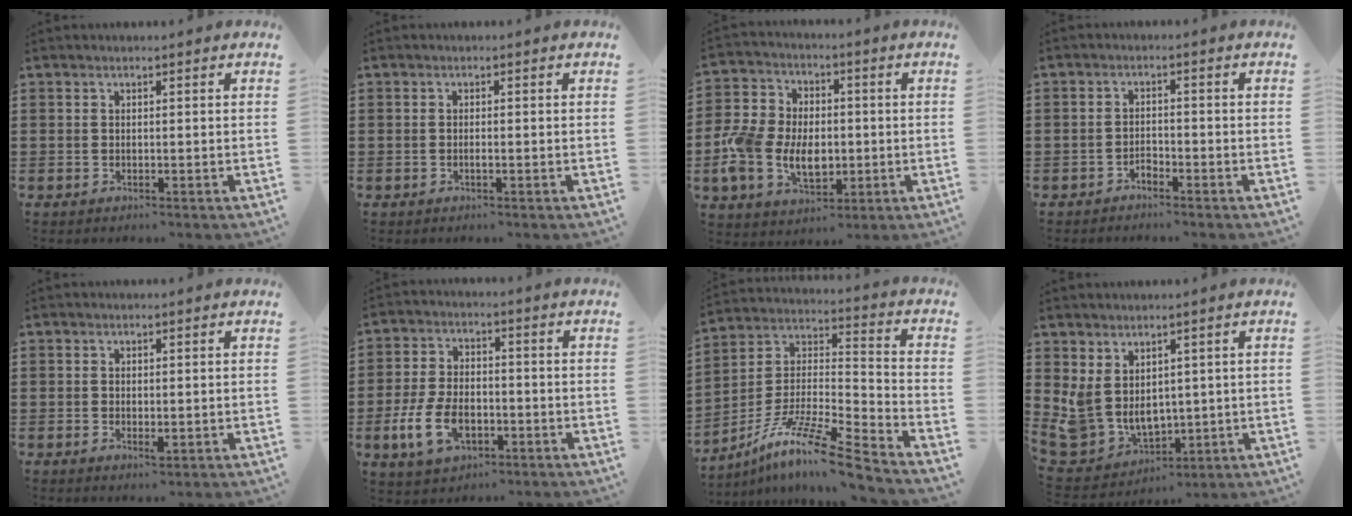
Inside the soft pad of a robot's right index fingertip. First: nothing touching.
{"total": 0.8, "force": [-0.3, 0.2, 0.7], "torque": [-0.014, -0.004, -0.004]}
{"total": 9.4, "force": [-1.9, 7.1, 5.9], "torque": [-0.146, 0.015, -0.036]}
{"total": 1.7, "force": [-1.5, 0.6, 0.2], "torque": [-0.010, 0.003, -0.033]}
{"total": 1.0, "force": [-0.1, 0.6, 0.8], "torque": [-0.014, 0.001, -0.002]}
{"total": 8.3, "force": [-3.0, 4.8, 6.0], "torque": [-0.141, 0.000, -0.059]}
{"total": 11.3, "force": [-9.2, 0.2, 6.6], "torque": [-0.126, 0.002, -0.183]}
{"total": 6.2, "force": [2.0, 5.2, 2.8], "torque": [-0.097, -0.017, 0.040]}